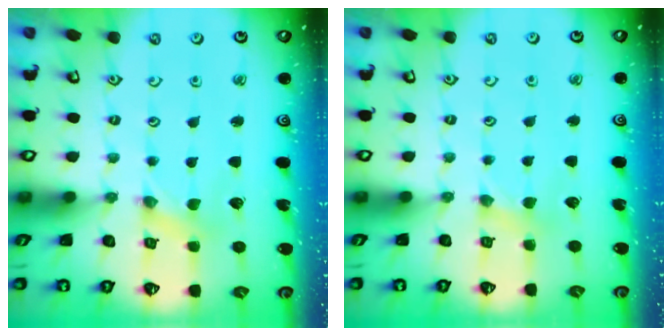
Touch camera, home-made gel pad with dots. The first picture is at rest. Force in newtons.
{"total": 1.9, "press": 1.8, "slide": 0.4}